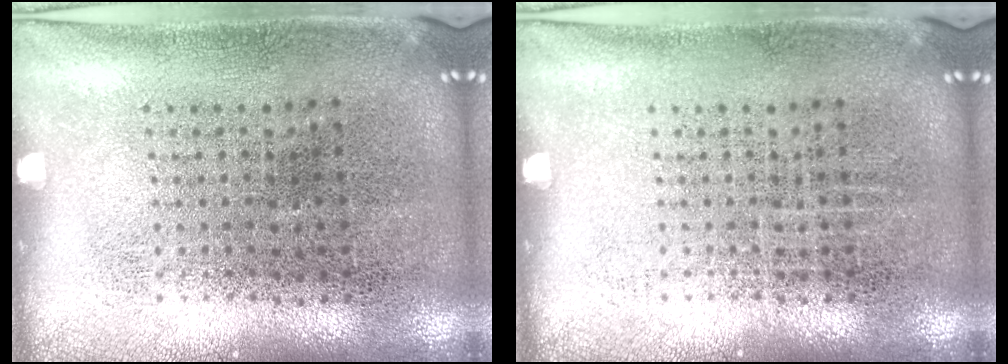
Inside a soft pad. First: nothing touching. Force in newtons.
{"total": 0.0}